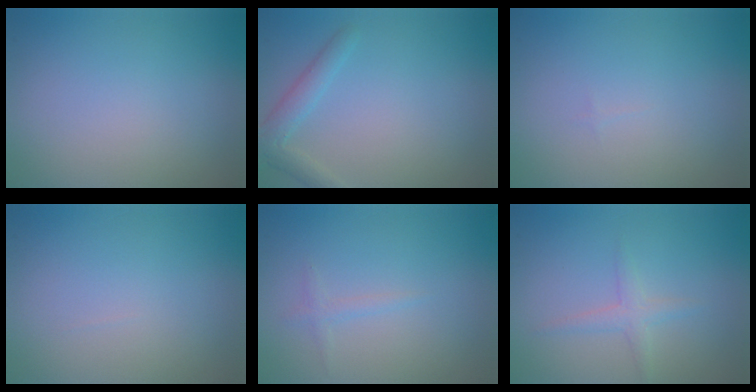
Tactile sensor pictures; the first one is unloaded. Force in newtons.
{"total": 2.3, "press": 2.3, "slide": 0.1}
{"total": 0.0}
{"total": 0.0}
{"total": 0.8, "press": 0.8, "slide": 0.0}
{"total": 1.5, "press": 1.5, "slide": 0.1}